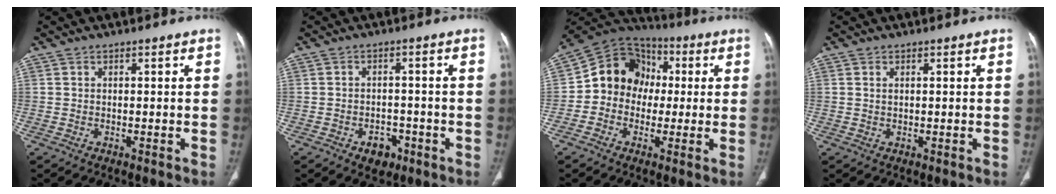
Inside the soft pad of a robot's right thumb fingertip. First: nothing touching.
{"total": 4.4, "force": [-2.3, 3.1, 2.1], "torque": [-0.013, 0.015, -0.026]}
{"total": 13.2, "force": [0.1, 11.4, 6.7], "torque": [-0.078, 0.034, -0.014]}
{"total": 0.7, "force": [0.3, 0.4, 0.5], "torque": [-0.012, 0.005, 0.007]}